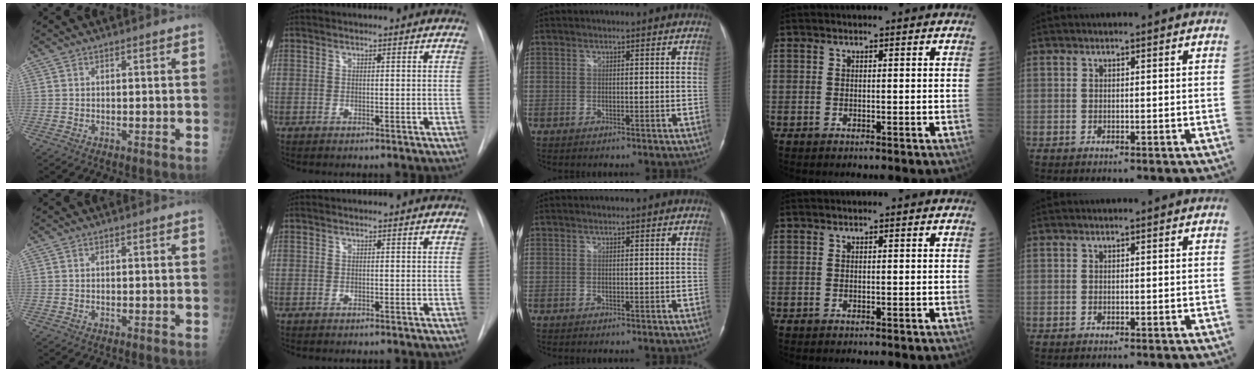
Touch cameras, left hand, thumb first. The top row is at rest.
{}